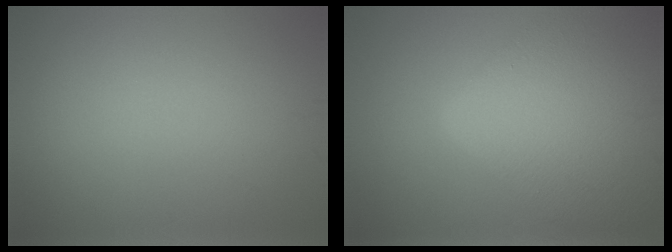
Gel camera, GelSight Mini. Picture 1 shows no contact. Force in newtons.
{"total": 11.1, "press": 11.1, "slide": 0.5}